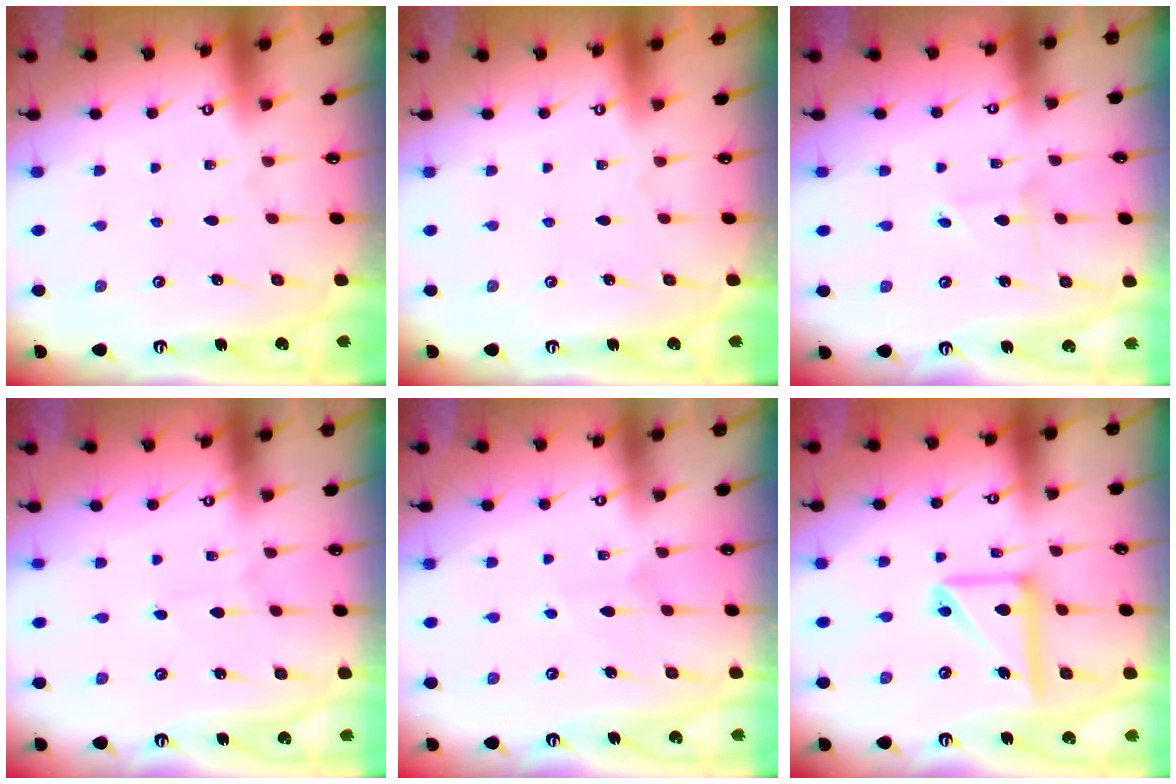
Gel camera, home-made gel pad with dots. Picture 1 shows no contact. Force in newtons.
{"total": 0.0}
{"total": 1.8, "press": 1.8, "slide": 0.1}
{"total": 1.6, "press": 1.6, "slide": 0.1}
{"total": 3.7, "press": 3.7, "slide": 0.4}
{"total": 14.2, "press": 14.0, "slide": 2.4}